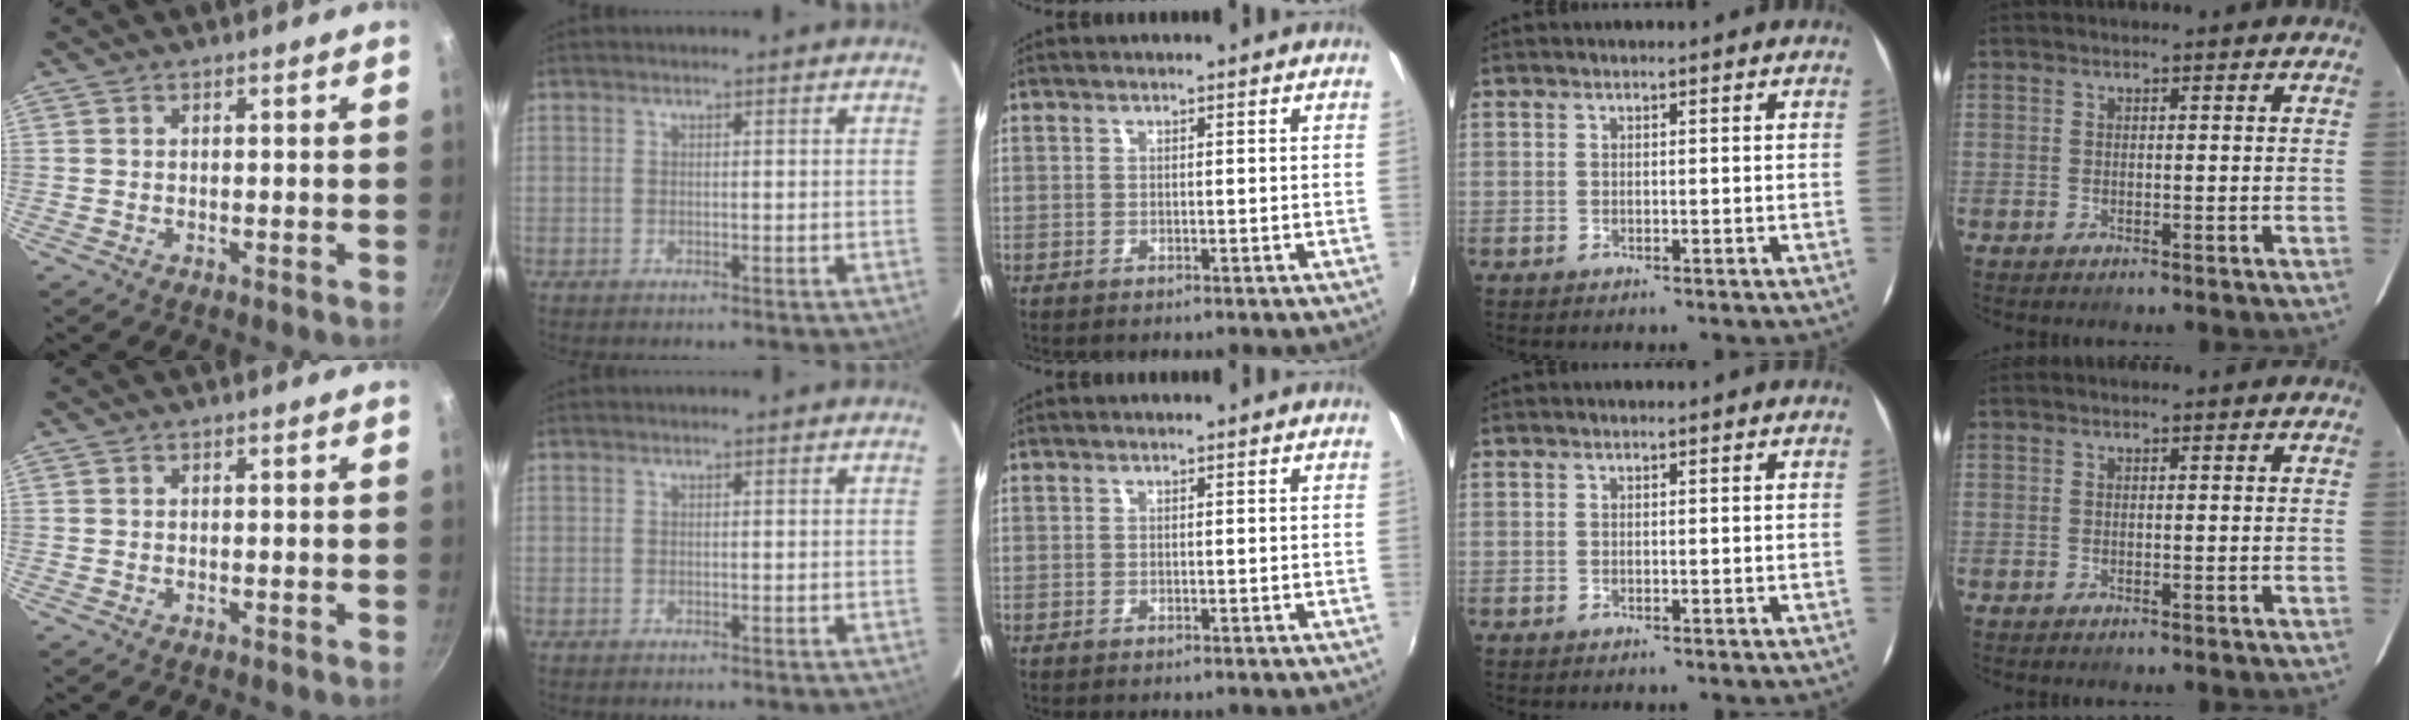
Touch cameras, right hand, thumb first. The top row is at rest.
{}